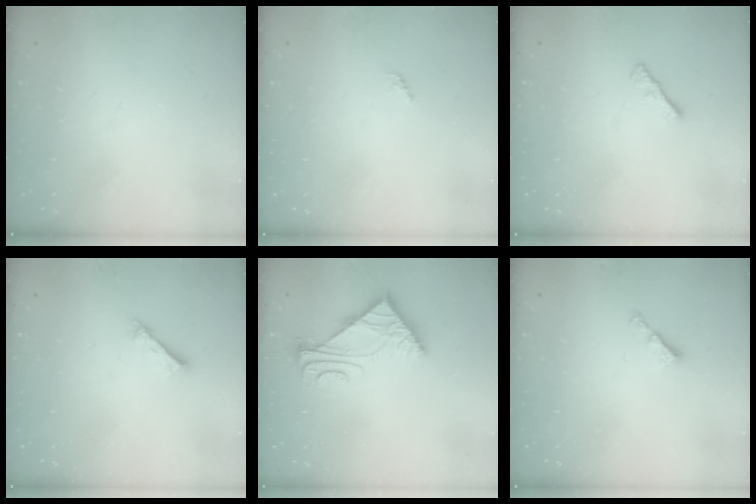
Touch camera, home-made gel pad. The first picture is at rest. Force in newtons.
{"total": 0.7, "press": 0.7, "slide": 0.3}
{"total": 1.1, "press": 1.1, "slide": 0.4}
{"total": 1.6, "press": 1.6, "slide": 0.2}
{"total": 5.6, "press": 5.5, "slide": 0.8}
{"total": 2.8, "press": 2.7, "slide": 0.5}